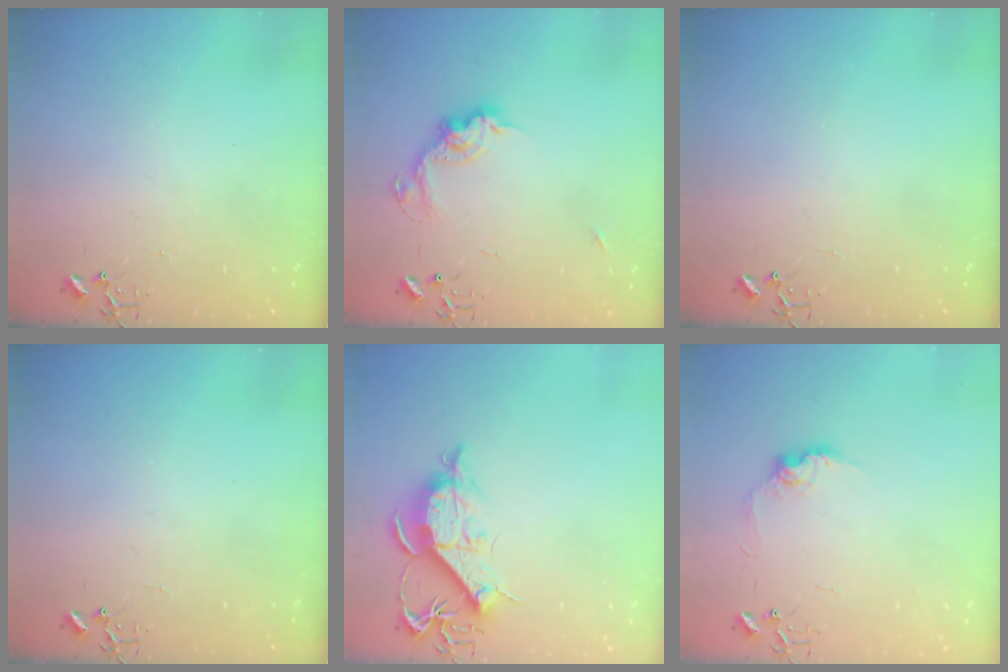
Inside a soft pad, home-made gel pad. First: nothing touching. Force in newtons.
{"total": 13.5, "press": 13.5, "slide": 0.7}
{"total": 0.0}
{"total": 0.0}
{"total": 10.6, "press": 10.5, "slide": 1.2}
{"total": 9.1, "press": 9.1, "slide": 0.4}